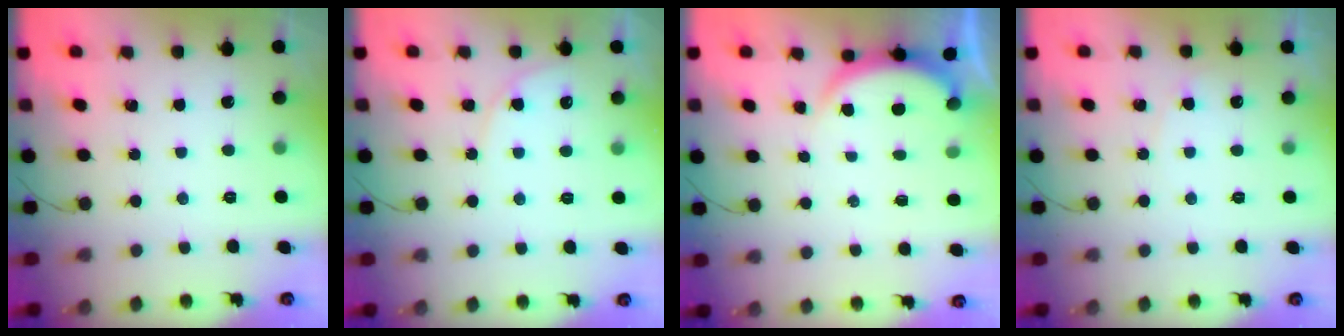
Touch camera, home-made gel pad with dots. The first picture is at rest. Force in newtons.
{"total": 5.4, "press": 5.4, "slide": 0.4}
{"total": 2.8, "press": 2.8, "slide": 0.6}
{"total": 2.7, "press": 2.7, "slide": 0.2}